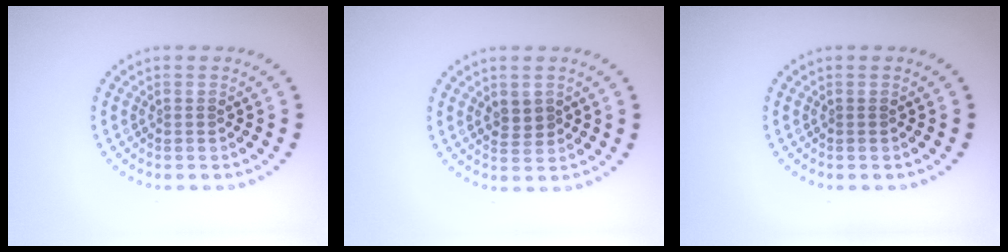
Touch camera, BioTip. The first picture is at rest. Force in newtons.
{"total": 1.3, "press": 1.2, "slide": 0.6}
{"total": 0.0}